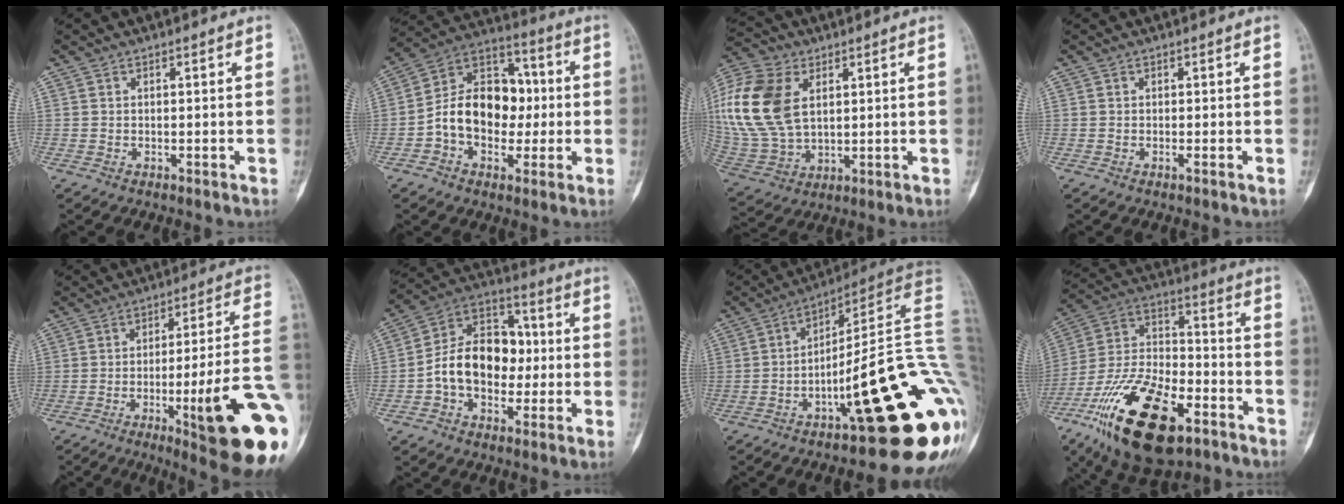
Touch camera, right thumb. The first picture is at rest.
{"total": 16.1, "force": [-1.3, 11.6, 11.0], "torque": [-0.139, 0.045, -0.029]}
{"total": 21.8, "force": [5.4, 14.3, 15.6], "torque": [-0.351, -0.008, 0.107]}
{"total": 0.0}
{"total": 22.0, "force": [-6.7, 2.8, 20.8], "torque": [-0.231, 0.011, -0.090]}
{"total": 15.6, "force": [-1.4, 11.2, 10.8], "torque": [-0.144, 0.046, -0.031]}
{"total": 25.4, "force": [-6.6, 4.6, 24.1], "torque": [-0.238, 0.052, -0.089]}
{"total": 26.1, "force": [-13.7, 12.1, 18.6], "torque": [-0.382, 0.047, -0.243]}